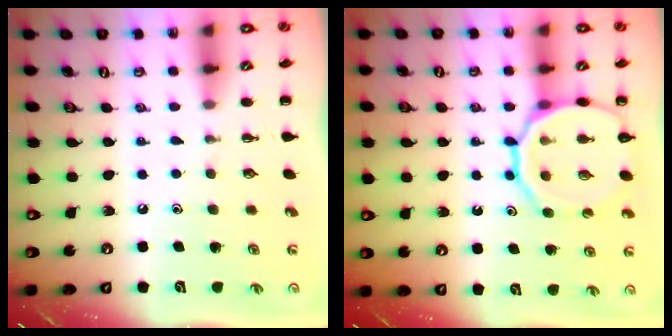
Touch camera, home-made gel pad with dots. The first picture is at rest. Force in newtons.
{"total": 16.1, "press": 16.0, "slide": 2.4}